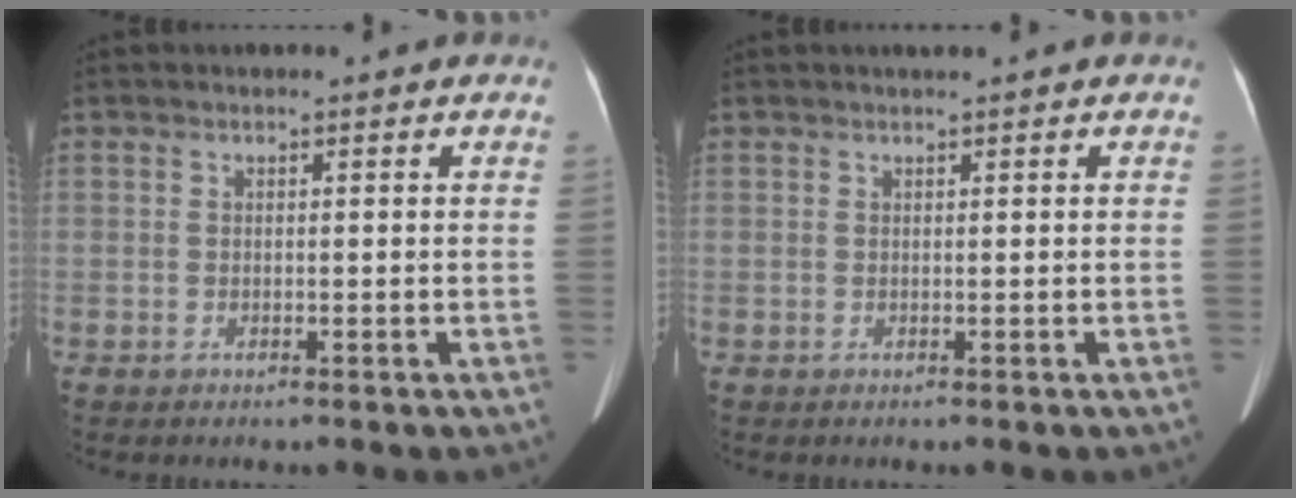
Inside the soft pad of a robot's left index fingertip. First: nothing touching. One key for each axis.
{"total": 0.6, "fx": 0.5, "fy": -0.1, "fz": 0.4, "tx": -0.008, "ty": 0.004, "tz": 0.010}